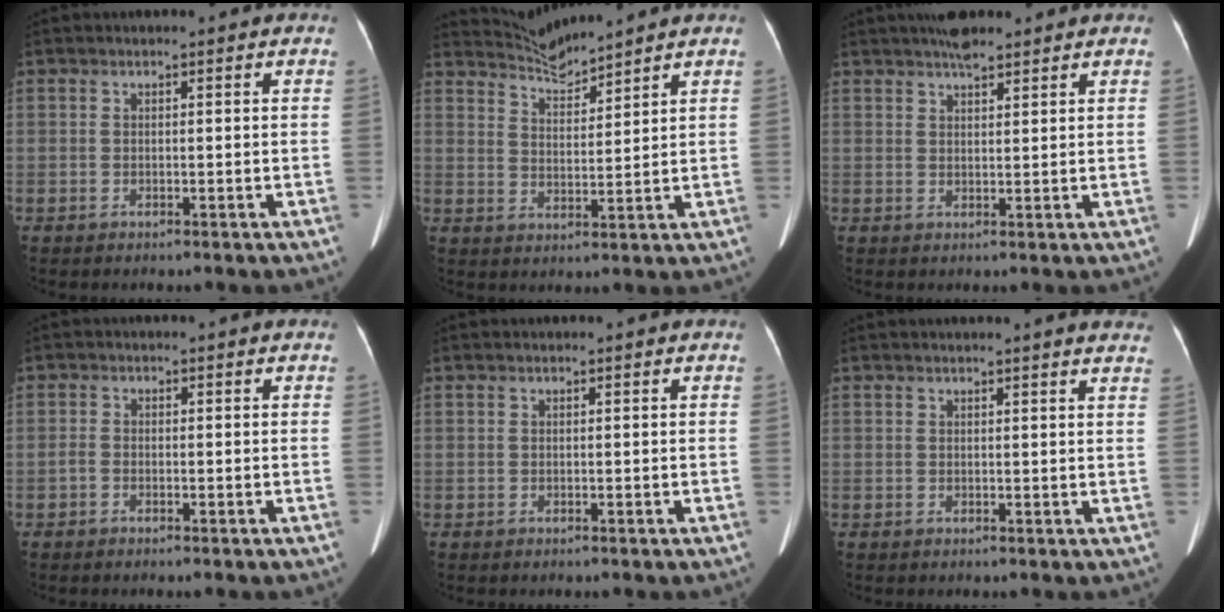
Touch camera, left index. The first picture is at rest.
{"total": 4.9, "force": [4.9, -0.6, -0.4], "torque": [-0.002, 0.001, 0.098]}
{"total": 3.9, "force": [3.3, 0.8, 1.9], "torque": [-0.034, 0.017, 0.056]}
{"total": 0.8, "force": [-0.5, 0.4, 0.4], "torque": [-0.014, -0.001, -0.009]}
{"total": 0.0}
{"total": 9.1, "force": [8.5, 0.4, 3.3], "torque": [-0.029, -0.005, 0.073]}